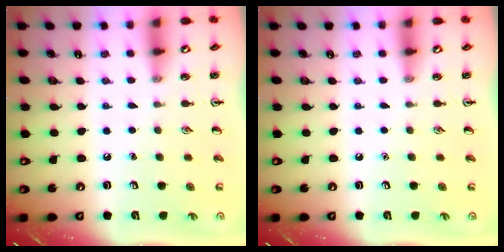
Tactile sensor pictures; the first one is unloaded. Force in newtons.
{"total": 0.0}